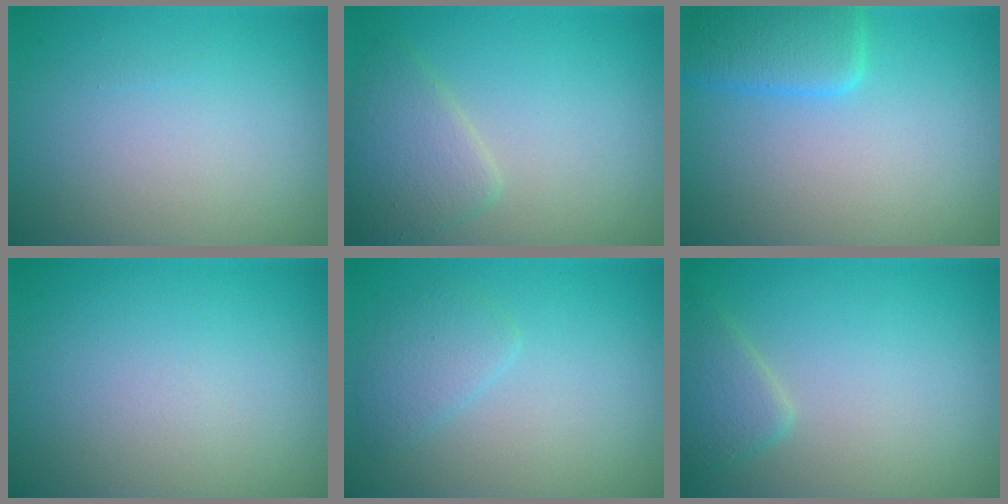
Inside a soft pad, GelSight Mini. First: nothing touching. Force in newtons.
{"total": 2.9, "press": 2.9, "slide": 0.1}
{"total": 4.2, "press": 4.2, "slide": 0.1}
{"total": 0.0}
{"total": 1.8, "press": 1.8, "slide": 0.1}
{"total": 2.3, "press": 2.3, "slide": 0.1}